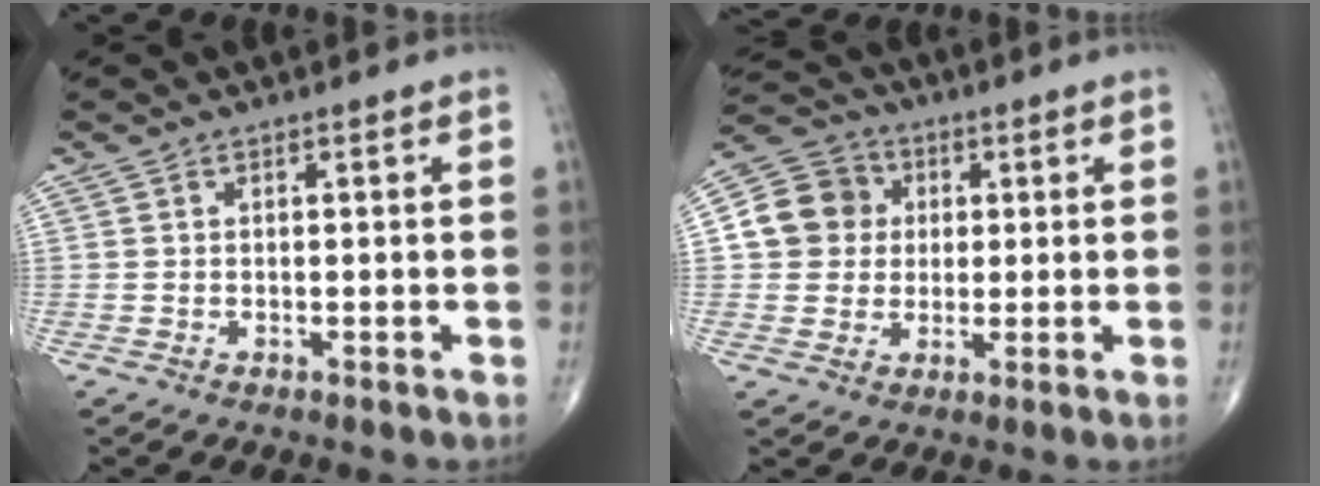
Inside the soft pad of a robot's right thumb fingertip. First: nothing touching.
{"total": 9.9, "force": [1.3, 9.2, 3.4], "torque": [-0.040, 0.011, 0.012]}